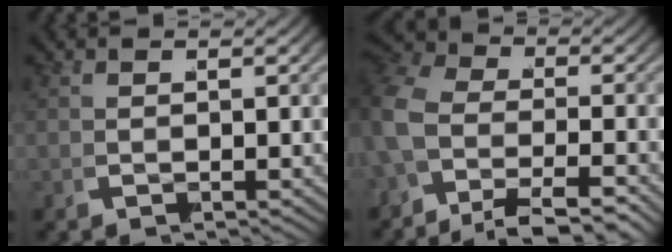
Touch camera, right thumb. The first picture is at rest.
{"total": 6.5, "force": [-2.4, 4.4, 4.1], "torque": [-0.070, -0.013, -0.045]}